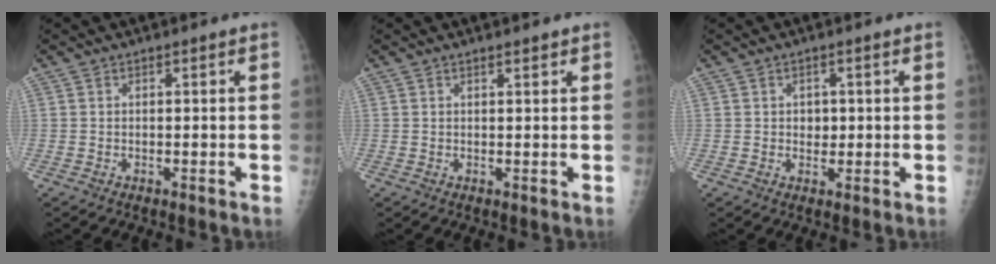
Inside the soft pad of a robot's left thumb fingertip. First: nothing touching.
{"total": 1.1, "force": [0.9, 0.3, 0.6], "torque": [-0.008, -0.005, 0.014]}
{"total": 2.4, "force": [0.3, 1.9, 1.4], "torque": [-0.005, 0.001, 0.006]}